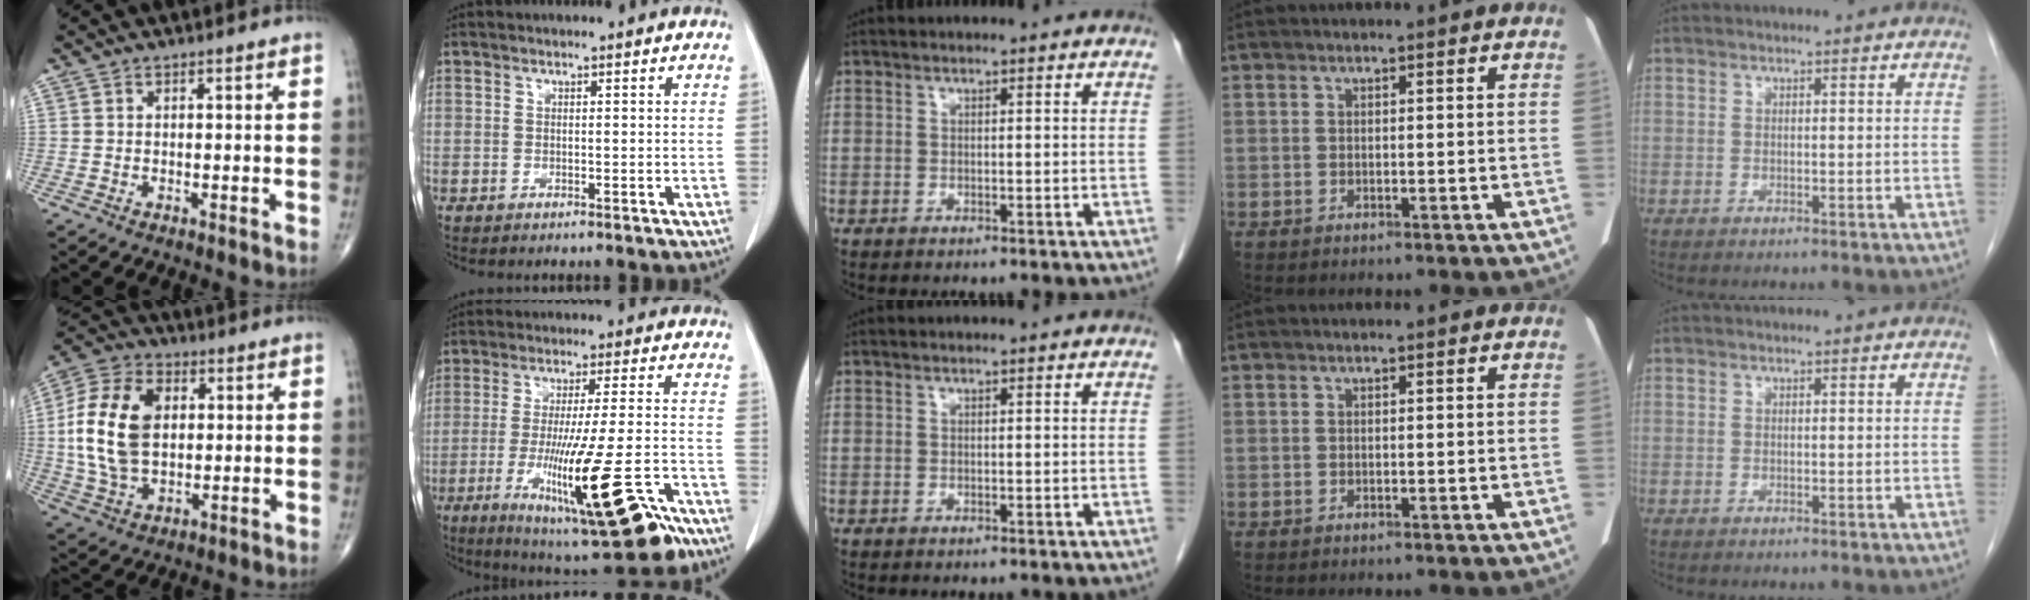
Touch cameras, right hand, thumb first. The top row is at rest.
{"thumb": {"total": 17.0, "force": [1.8, 10.9, 12.9], "torque": [-0.247, 0.008, 0.034]}, "index": {"total": 20.4, "force": [-10.2, 2.2, 17.5], "torque": [-0.253, -0.030, -0.157]}}